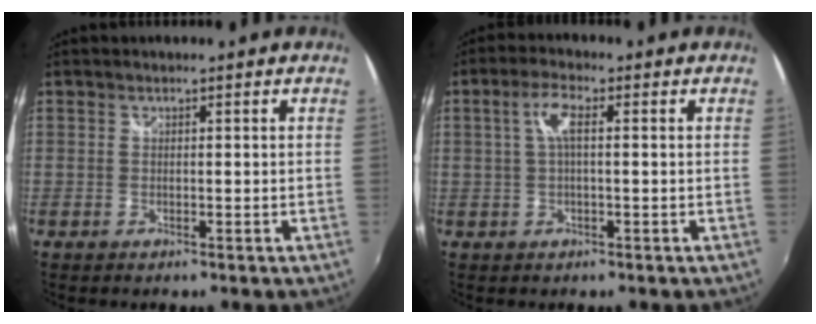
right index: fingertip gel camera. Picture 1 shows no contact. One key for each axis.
{"total": 4.2, "fx": 0.6, "fy": 1.0, "fz": 4.0, "tx": -0.079, "ty": 0.009, "tz": 0.012}